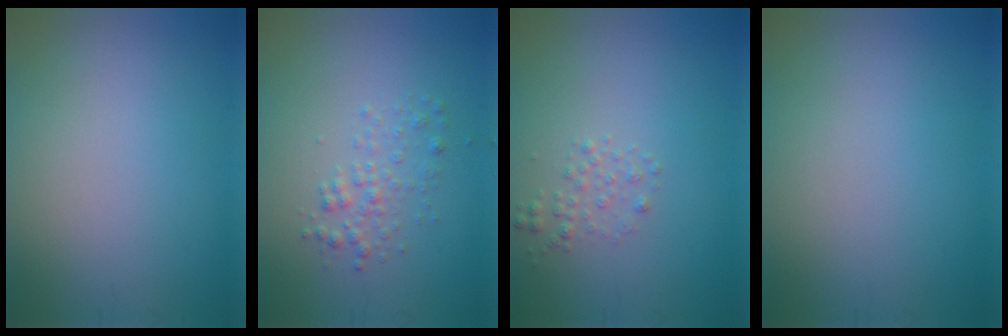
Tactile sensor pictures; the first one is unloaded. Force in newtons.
{"total": 1.8, "press": 1.8, "slide": 0.0}
{"total": 1.2, "press": 1.2, "slide": 0.1}
{"total": 0.0}